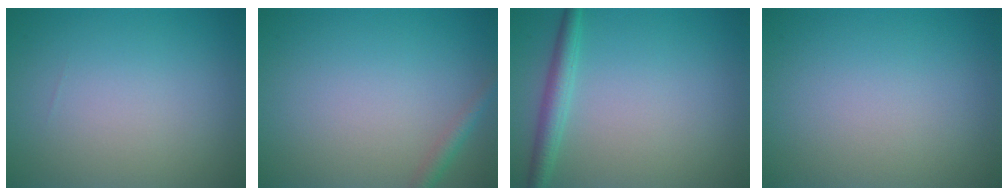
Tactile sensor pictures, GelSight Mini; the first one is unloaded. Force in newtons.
{"total": 1.4, "press": 1.4, "slide": 0.1}
{"total": 2.3, "press": 2.3, "slide": 0.1}
{"total": 0.0}